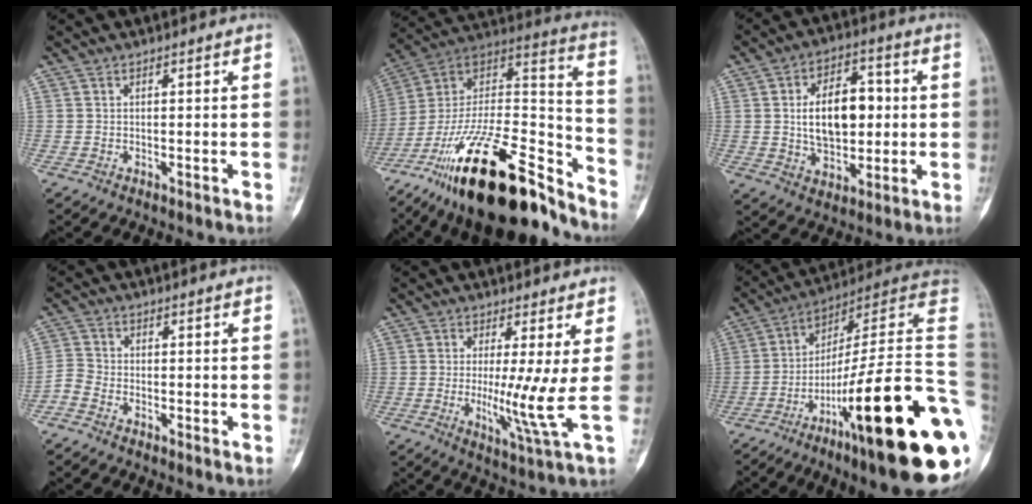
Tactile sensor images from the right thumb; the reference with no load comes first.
{"total": 32.1, "force": [-21.5, 10.9, 21.2], "torque": [-0.319, 0.082, -0.363]}
{"total": 14.1, "force": [1.1, 8.6, 11.1], "torque": [-0.149, 0.013, 0.022]}
{"total": 2.8, "force": [-1.9, 1.6, 1.3], "torque": [-0.028, 0.007, -0.049]}
{"total": 7.4, "force": [0.3, -0.4, 7.4], "torque": [-0.150, -0.033, 0.003]}
{"total": 32.1, "force": [-10.2, 5.1, 30.0], "torque": [-0.352, 0.064, -0.162]}